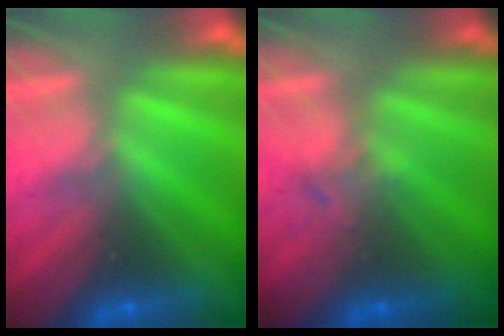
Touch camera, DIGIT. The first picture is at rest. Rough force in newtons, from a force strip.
{"total": 1.7}